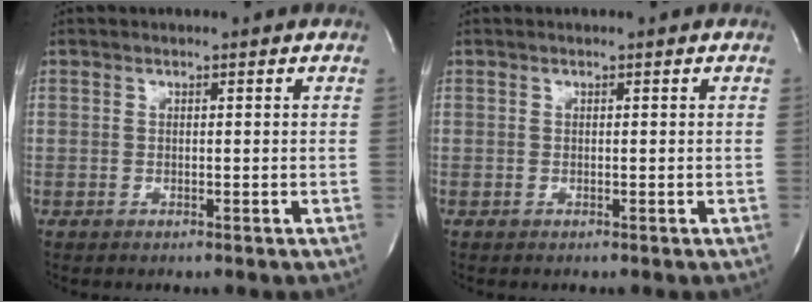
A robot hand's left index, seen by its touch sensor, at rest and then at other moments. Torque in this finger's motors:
{"motor_torque": [-0.07, 0.07, 0.00, 0.00]}